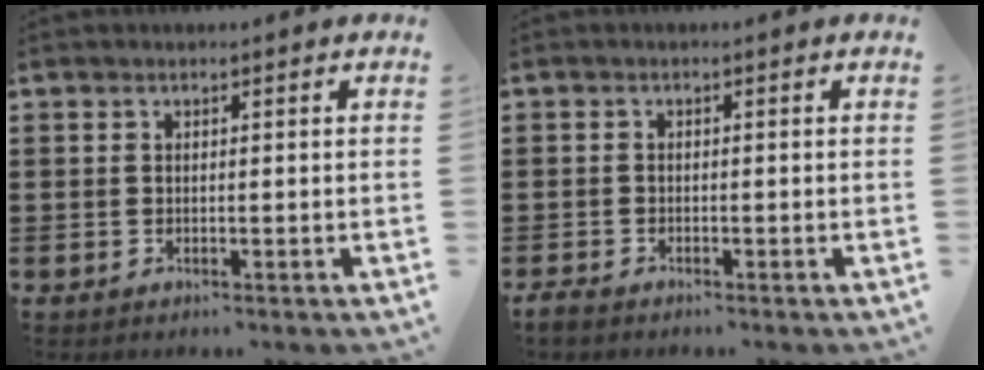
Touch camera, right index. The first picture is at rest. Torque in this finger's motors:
{"motor_torque": [-1.68, 0.45, -0.73, -0.21]}